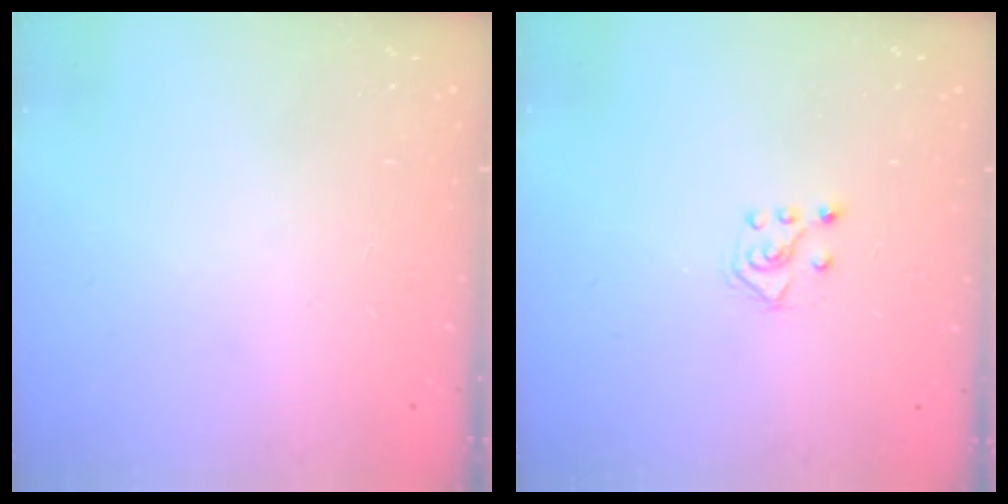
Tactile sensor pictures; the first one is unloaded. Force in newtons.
{"total": 4.9, "press": 4.8, "slide": 0.8}